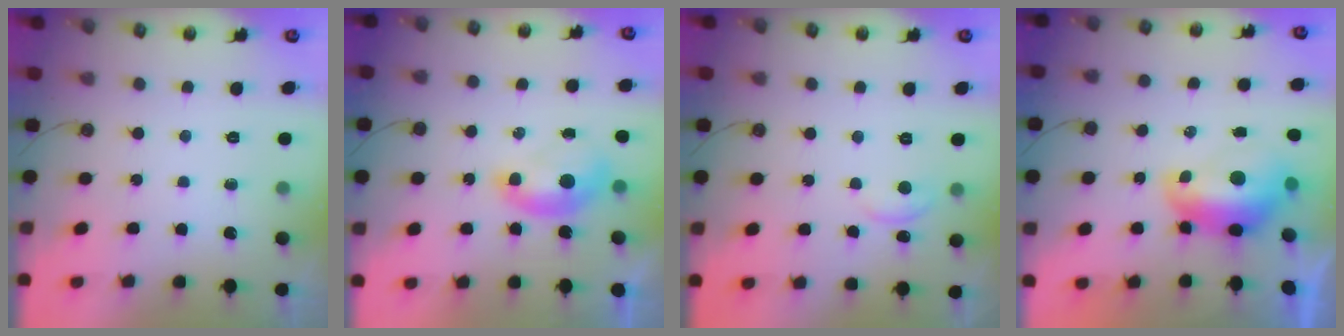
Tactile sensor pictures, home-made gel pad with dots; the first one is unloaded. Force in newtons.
{"total": 1.3, "press": 1.2, "slide": 0.5}
{"total": 1.9, "press": 1.9, "slide": 0.4}
{"total": 2.9, "press": 2.8, "slide": 0.7}